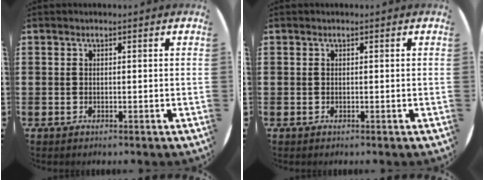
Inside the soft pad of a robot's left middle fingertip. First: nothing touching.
{"total": 0.0}